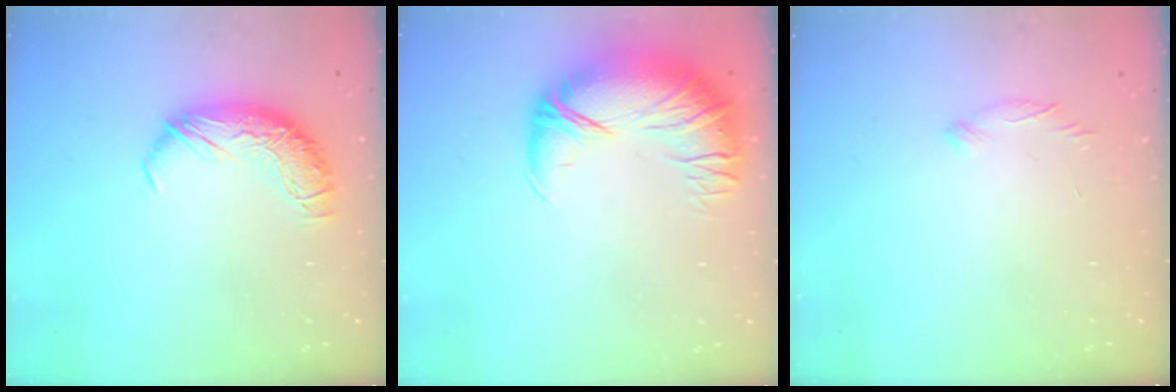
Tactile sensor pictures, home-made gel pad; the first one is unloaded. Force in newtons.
{"total": 2.9, "press": 0.7, "slide": 2.9}
{"total": 6.2, "press": 6.1, "slide": 1.0}